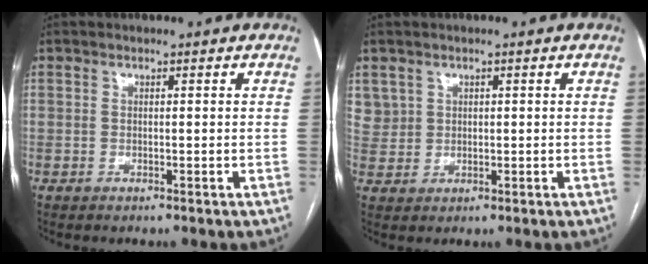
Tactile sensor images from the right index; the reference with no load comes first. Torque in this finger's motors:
{"motor_torque": [-0.07, 0.04, -0.02, 0.00]}